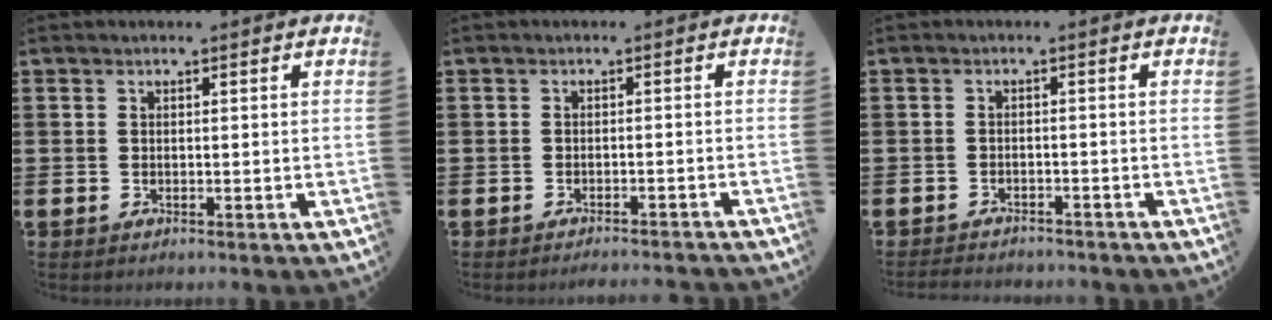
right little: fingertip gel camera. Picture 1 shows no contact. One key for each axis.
{"total": 1.2, "fx": -1.1, "fy": -0.2, "fz": 0.0, "tx": -0.001, "ty": 0.003, "tz": -0.024}
{"total": 1.6, "fx": -1.6, "fy": 0.0, "fz": -0.1, "tx": -0.004, "ty": 0.002, "tz": -0.035}